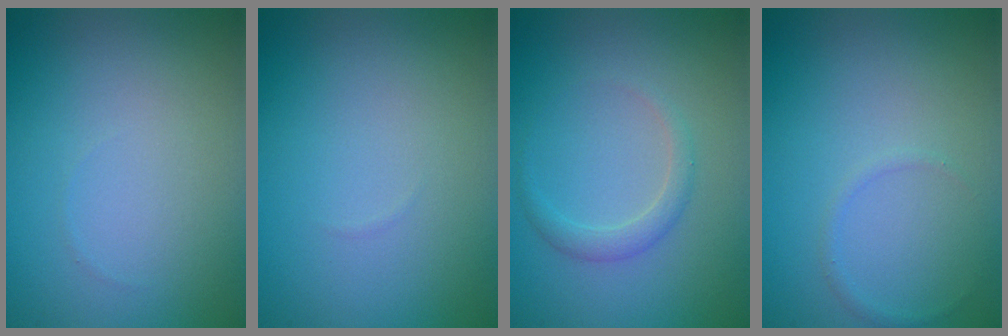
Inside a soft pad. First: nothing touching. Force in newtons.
{"total": 0.0}
{"total": 1.5, "press": 1.5, "slide": 0.1}
{"total": 0.6, "press": 0.6, "slide": 0.0}